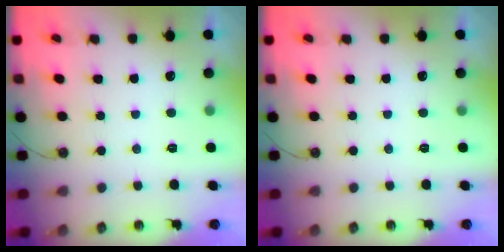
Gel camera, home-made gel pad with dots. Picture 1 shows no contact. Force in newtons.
{"total": 0.0}